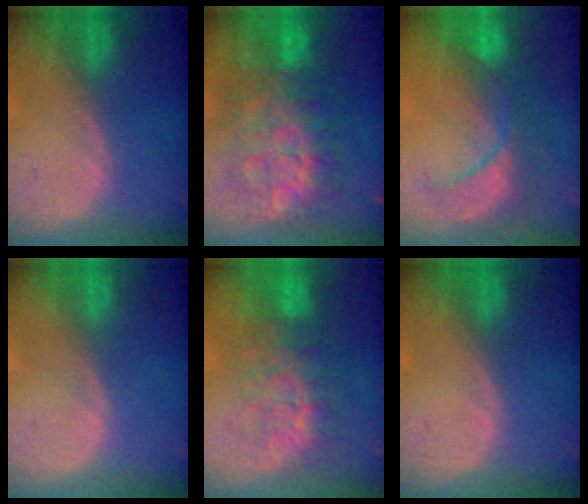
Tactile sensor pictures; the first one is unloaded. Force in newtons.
{"total": 12.2, "press": 12.2, "slide": 1.3}
{"total": 8.4, "press": 8.1, "slide": 2.2}
{"total": 0.0}
{"total": 8.7, "press": 8.3, "slide": 2.5}
{"total": 0.0}